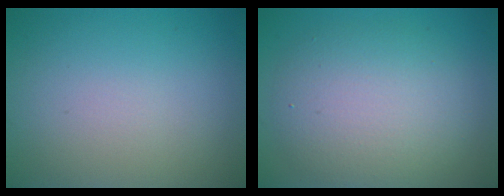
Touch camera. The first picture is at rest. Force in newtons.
{"total": 6.2, "press": 6.1, "slide": 0.4}